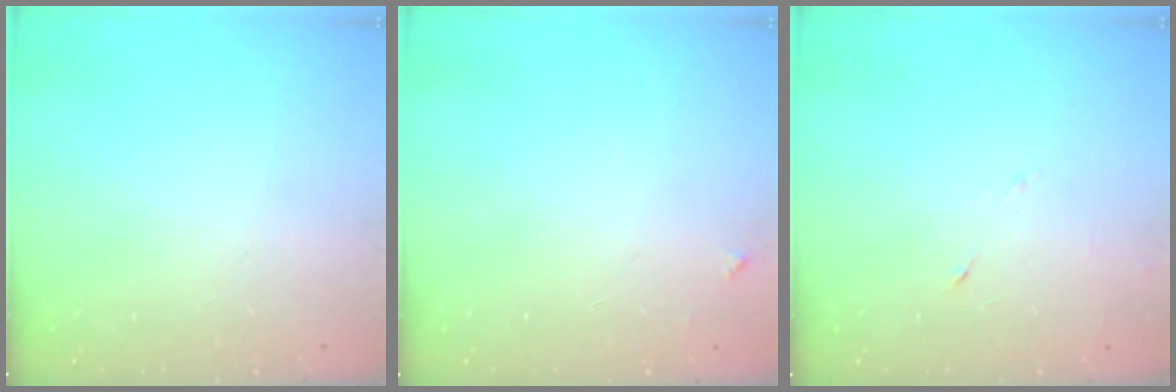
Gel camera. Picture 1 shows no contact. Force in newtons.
{"total": 3.3, "press": 3.3, "slide": 0.4}
{"total": 3.8, "press": 3.7, "slide": 0.9}